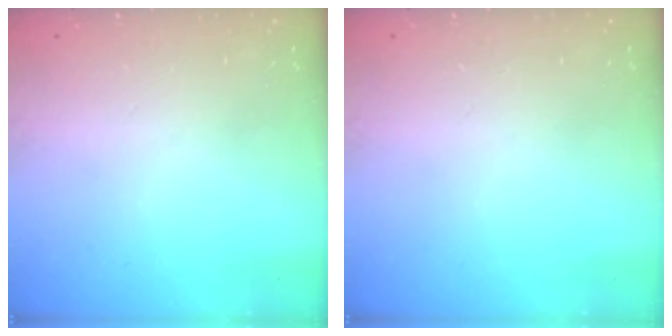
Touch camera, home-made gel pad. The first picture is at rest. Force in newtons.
{"total": 0.0}